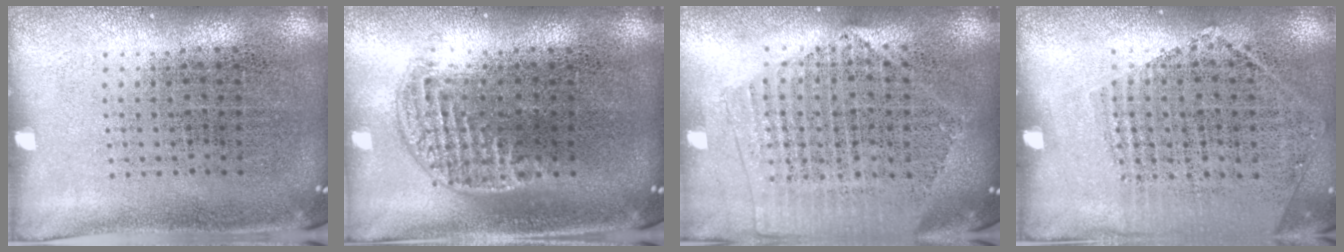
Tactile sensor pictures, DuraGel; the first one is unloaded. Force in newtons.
{"total": 1.3, "press": 1.1, "slide": 0.6}
{"total": 2.0, "press": 1.8, "slide": 0.9}
{"total": 1.2, "press": 1.0, "slide": 0.6}